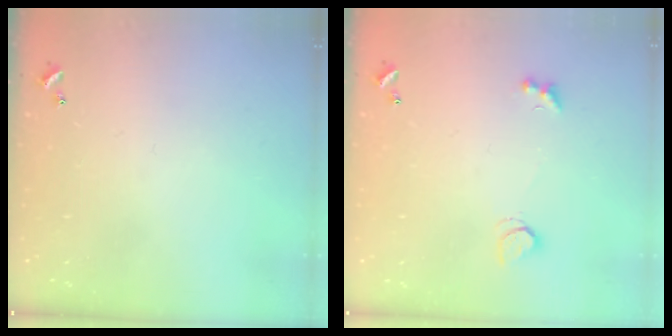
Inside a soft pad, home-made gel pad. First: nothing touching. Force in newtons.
{"total": 2.3, "press": 1.9, "slide": 1.1}